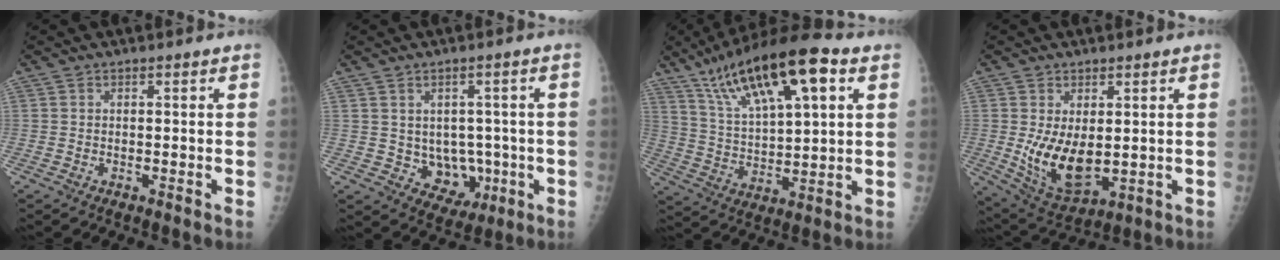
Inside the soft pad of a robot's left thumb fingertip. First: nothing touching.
{"total": 7.5, "force": [-0.9, 6.3, 4.0], "torque": [-0.018, -0.002, 0.007]}
{"total": 21.1, "force": [10.5, 7.0, 16.9], "torque": [-0.271, -0.009, 0.186]}
{"total": 10.3, "force": [0.0, 5.7, 8.6], "torque": [-0.137, -0.023, 0.024]}